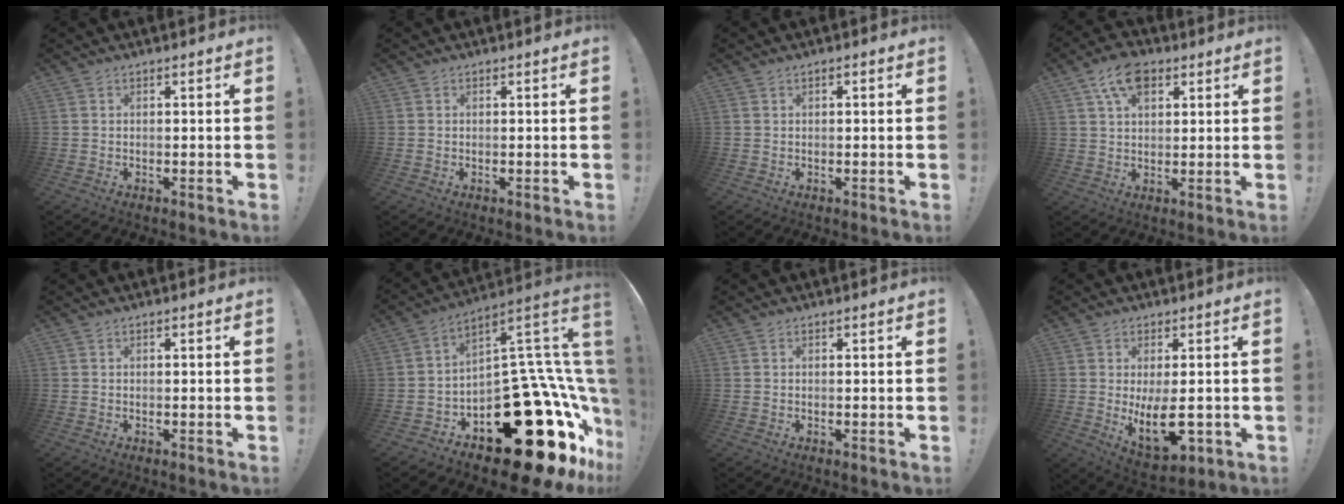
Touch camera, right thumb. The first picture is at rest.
{"total": 0.0}
{"total": 0.7, "force": [-0.4, 0.5, 0.3], "torque": [-0.004, 0.004, -0.008]}
{"total": 10.0, "force": [5.1, 6.0, 6.1], "torque": [-0.096, -0.008, 0.096]}
{"total": 0.0}
{"total": 30.2, "force": [-13.8, 14.3, 22.7], "torque": [-0.242, 0.038, -0.173]}
{"total": 0.0}
{"total": 12.8, "force": [-0.7, 6.0, 11.2], "torque": [-0.165, -0.016, -0.003]}